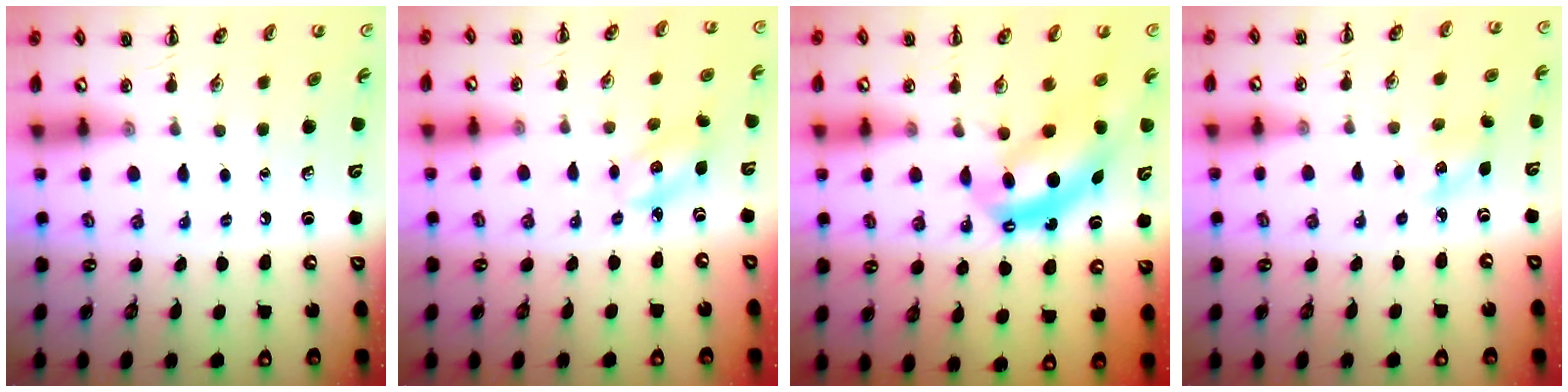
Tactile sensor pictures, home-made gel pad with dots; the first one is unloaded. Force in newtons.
{"total": 2.9, "press": 2.8, "slide": 0.6}
{"total": 6.8, "press": 6.6, "slide": 1.7}
{"total": 3.6, "press": 3.4, "slide": 1.0}